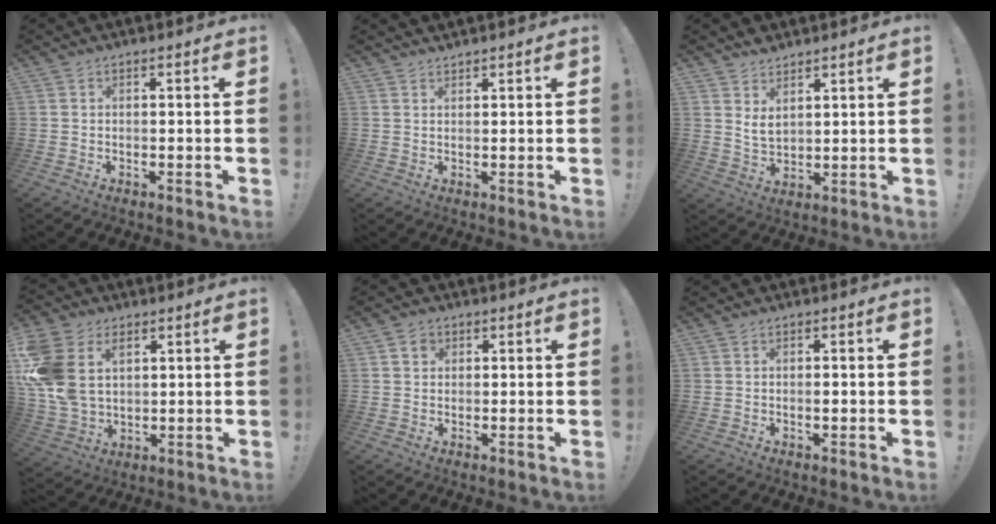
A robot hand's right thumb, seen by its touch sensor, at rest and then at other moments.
{"total": 1.1, "force": [1.1, 0.0, -0.1], "torque": [0.005, -0.005, 0.021]}
{"total": 5.1, "force": [3.6, 2.6, 2.4], "torque": [-0.038, -0.022, 0.067]}
{"total": 15.3, "force": [5.0, 11.4, 8.9], "torque": [-0.178, -0.025, 0.099]}
{"total": 2.4, "force": [1.1, 2.1, 0.6], "torque": [-0.005, -0.001, 0.019]}
{"total": 0.8, "force": [-0.4, 0.2, 0.6], "torque": [-0.004, -0.002, -0.008]}